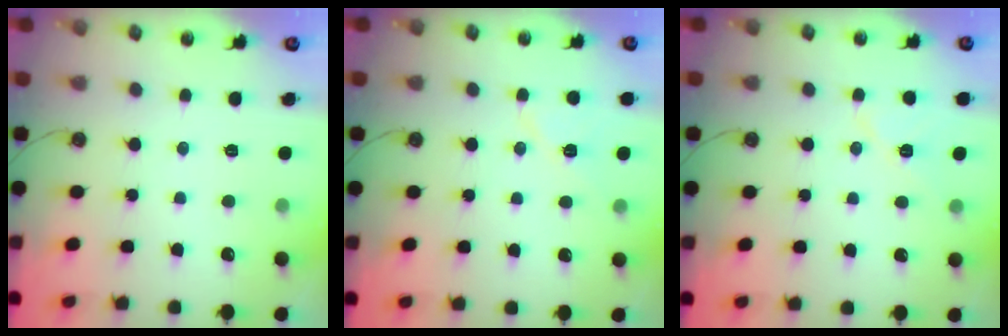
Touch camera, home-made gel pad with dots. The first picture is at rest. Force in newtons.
{"total": 7.9, "press": 7.8, "slide": 1.1}
{"total": 7.8, "press": 7.8, "slide": 0.7}